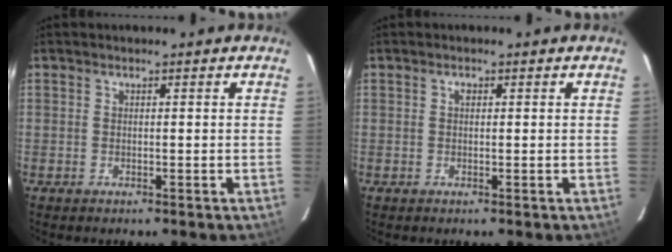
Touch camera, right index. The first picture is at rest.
{"total": 0.7, "force": [0.2, 0.5, 0.4], "torque": [-0.007, 0.004, 0.003]}